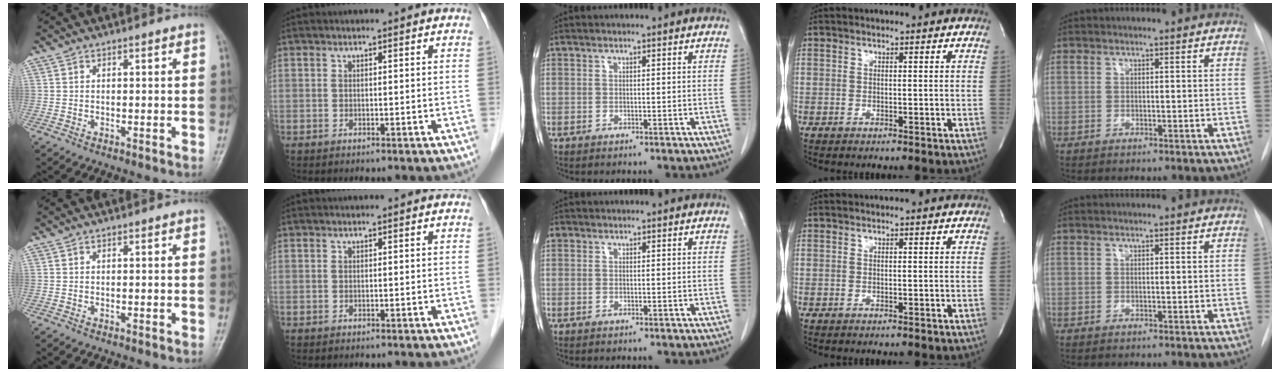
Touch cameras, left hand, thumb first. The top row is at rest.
{"middle": {"total": 1.0, "force": [0.4, 0.8, 0.2], "torque": [0.002, 0.010, 0.006]}}